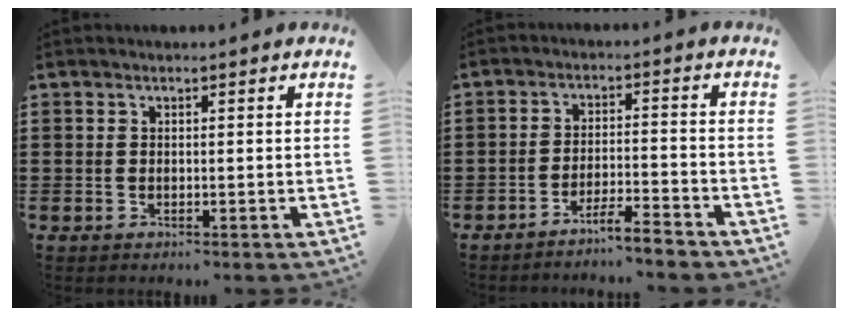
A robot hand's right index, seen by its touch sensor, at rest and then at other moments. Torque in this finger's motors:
{"motor_torque": [-0.08, 0.15, 0.15, 0.04]}